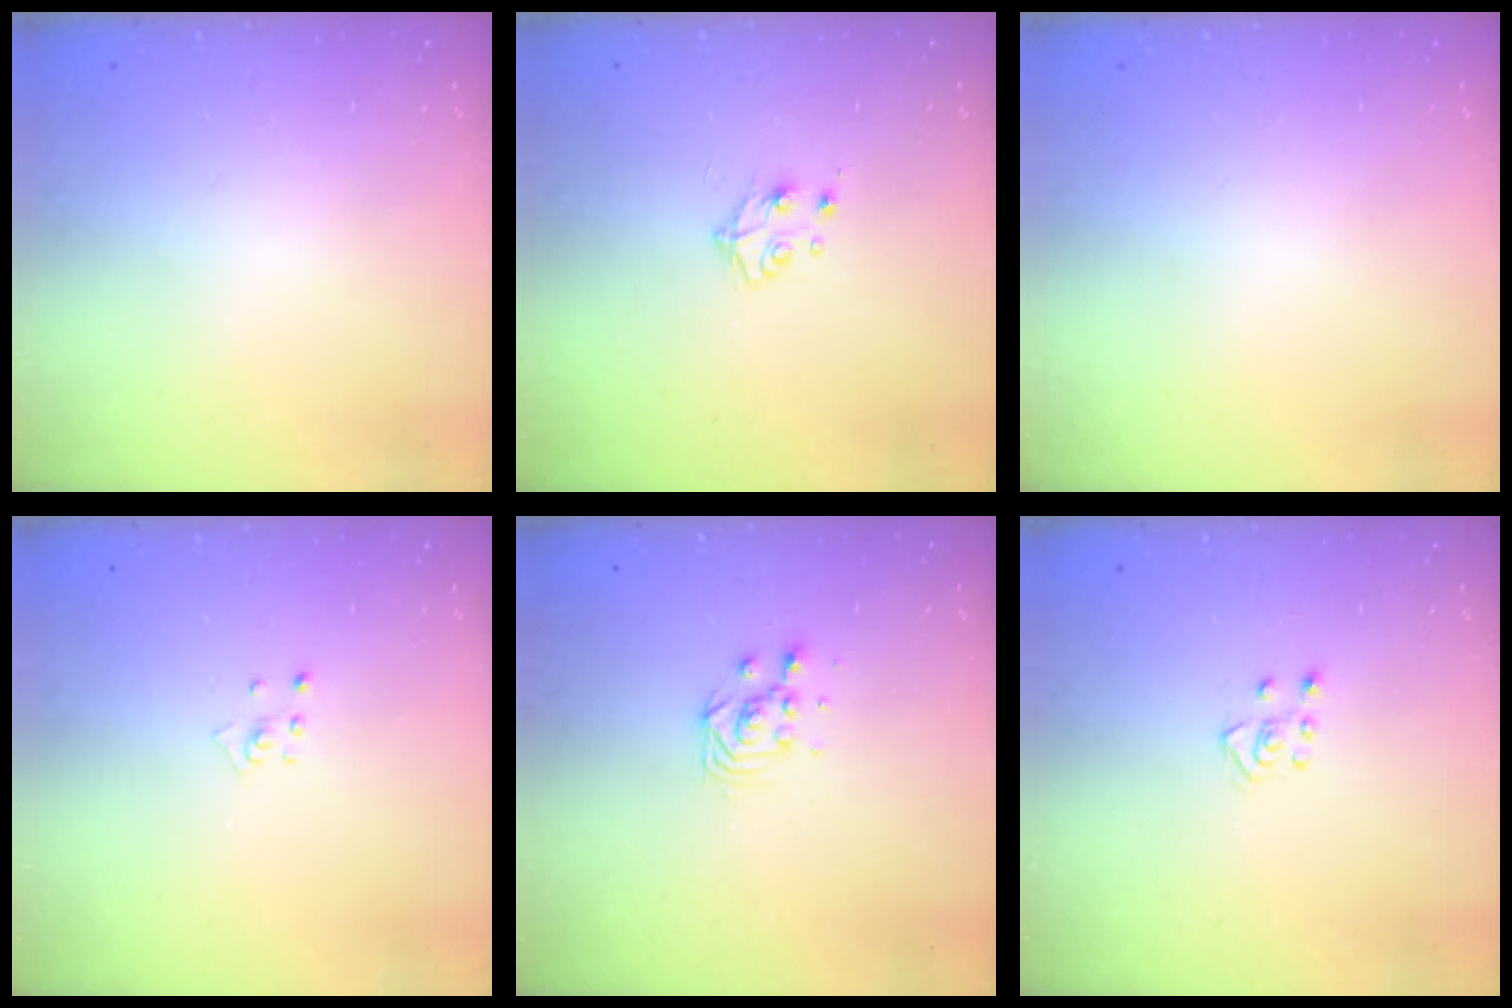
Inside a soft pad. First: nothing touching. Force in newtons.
{"total": 4.9, "press": 4.9, "slide": 0.7}
{"total": 0.0}
{"total": 2.9, "press": 2.9, "slide": 0.3}
{"total": 5.3, "press": 5.2, "slide": 0.2}
{"total": 4.3, "press": 4.2, "slide": 0.5}